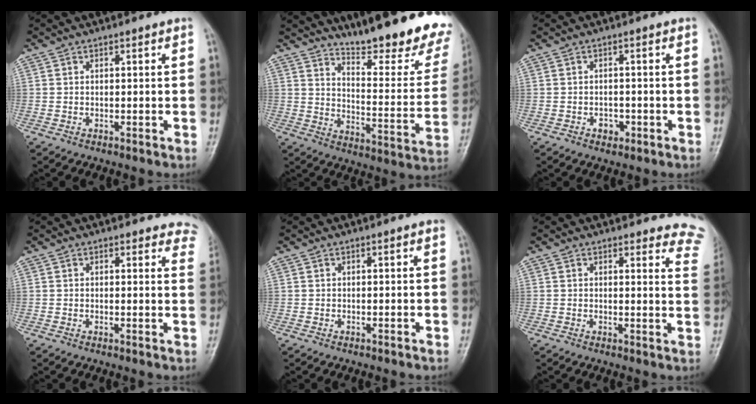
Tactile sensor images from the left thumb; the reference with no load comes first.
{"total": 23.0, "force": [18.5, 4.7, 12.8], "torque": [-0.147, -0.138, 0.244]}
{"total": 2.2, "force": [-1.0, 1.7, 1.0], "torque": [-0.004, 0.006, -0.011]}
{"total": 7.7, "force": [7.0, 3.1, 0.7], "torque": [0.050, -0.026, 0.042]}
{"total": 0.0}
{"total": 10.3, "force": [9.8, 2.9, 0.7], "torque": [0.054, -0.074, 0.065]}